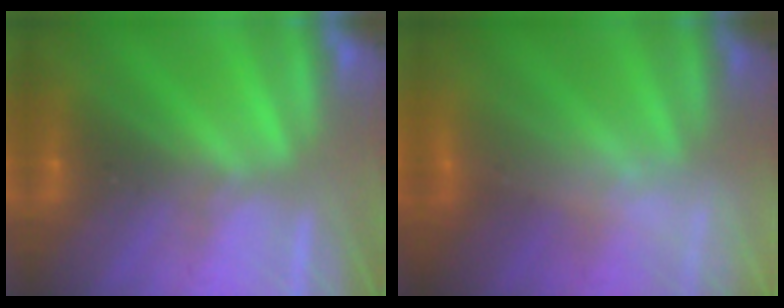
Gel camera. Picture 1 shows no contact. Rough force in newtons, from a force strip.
{"total": 2.5}